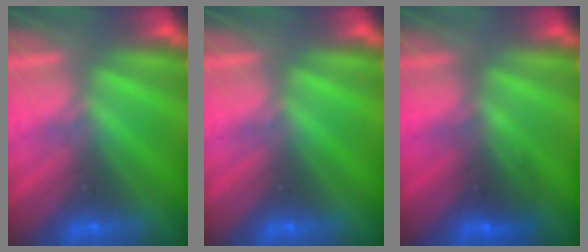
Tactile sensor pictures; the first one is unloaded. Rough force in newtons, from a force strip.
{"total": 0.0}
{"total": 2.7}